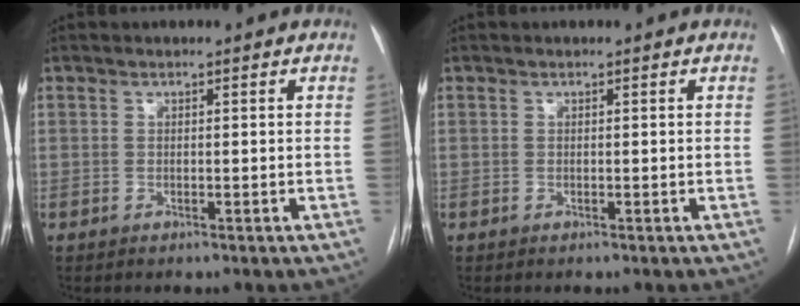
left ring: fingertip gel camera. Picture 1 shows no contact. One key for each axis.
{"total": 0.0}